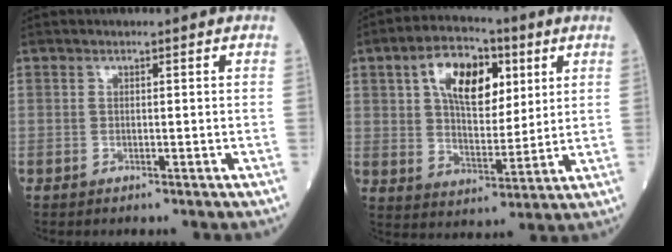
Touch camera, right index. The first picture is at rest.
{"total": 12.4, "force": [4.8, 6.4, 9.5], "torque": [-0.170, 0.021, 0.082]}